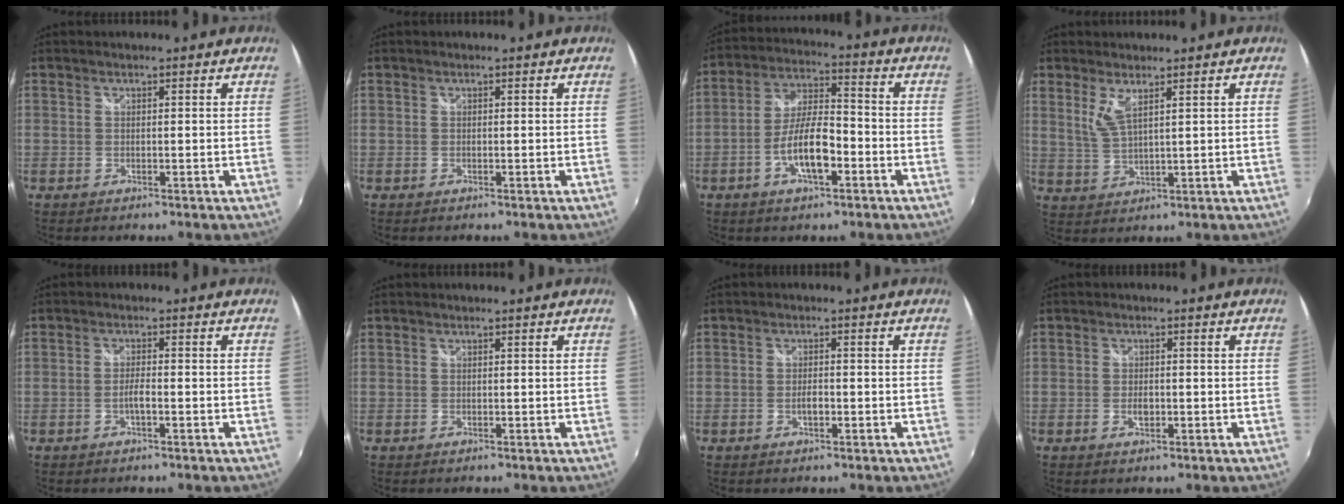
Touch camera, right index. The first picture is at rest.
{"total": 0.0}
{"total": 9.7, "force": [-3.9, 3.2, 8.3], "torque": [-0.166, 0.003, -0.068]}
{"total": 4.0, "force": [2.2, 0.8, 3.2], "torque": [-0.067, -0.008, 0.047]}
{"total": 2.0, "force": [-0.9, 0.3, 1.8], "torque": [-0.036, 0.001, -0.018]}
{"total": 0.0}
{"total": 1.7, "force": [-0.6, 0.9, 1.3], "torque": [-0.024, -0.001, -0.011]}
{"total": 2.3, "force": [-0.6, 1.3, 1.8], "torque": [-0.032, -0.001, -0.011]}